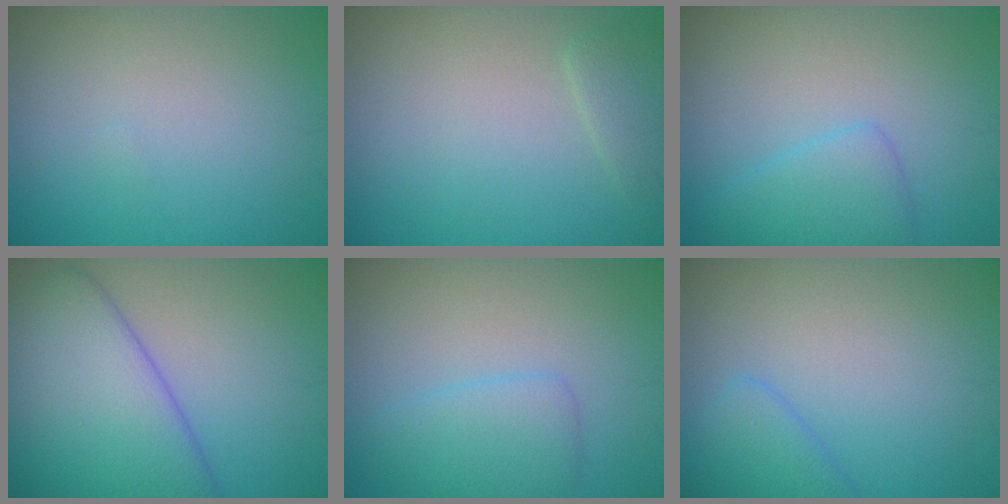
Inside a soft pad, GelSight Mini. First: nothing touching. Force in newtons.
{"total": 1.6, "press": 1.6, "slide": 0.2}
{"total": 2.8, "press": 2.8, "slide": 0.2}
{"total": 10.4, "press": 10.4, "slide": 0.2}
{"total": 3.0, "press": 3.0, "slide": 0.2}
{"total": 2.5, "press": 2.5, "slide": 0.2}